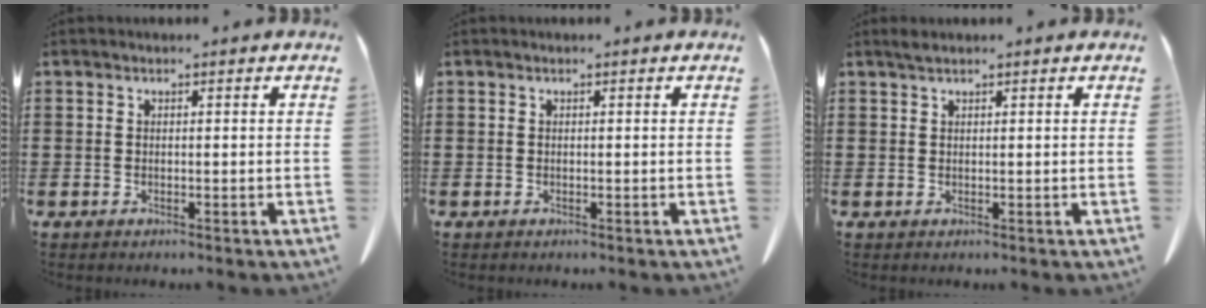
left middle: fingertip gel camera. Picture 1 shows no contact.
{"total": 0.0}
{"total": 0.9, "force": [0.7, 0.1, 0.6], "torque": [-0.013, 0.001, 0.013]}